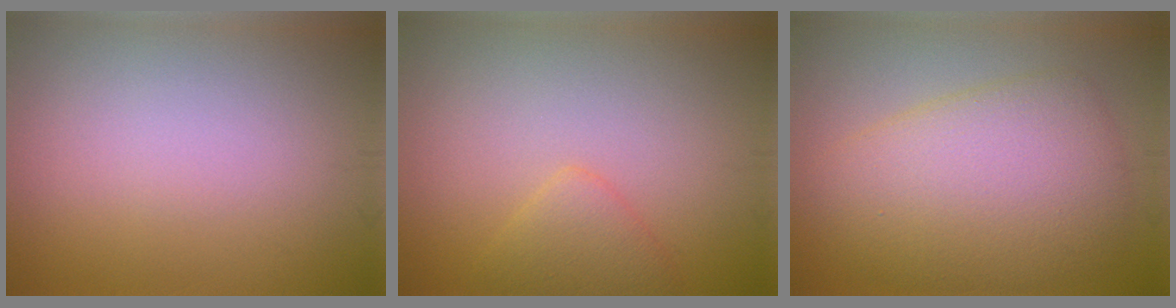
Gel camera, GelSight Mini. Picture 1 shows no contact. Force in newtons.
{"total": 2.1, "press": 2.1, "slide": 0.2}
{"total": 7.4, "press": 7.4, "slide": 0.1}